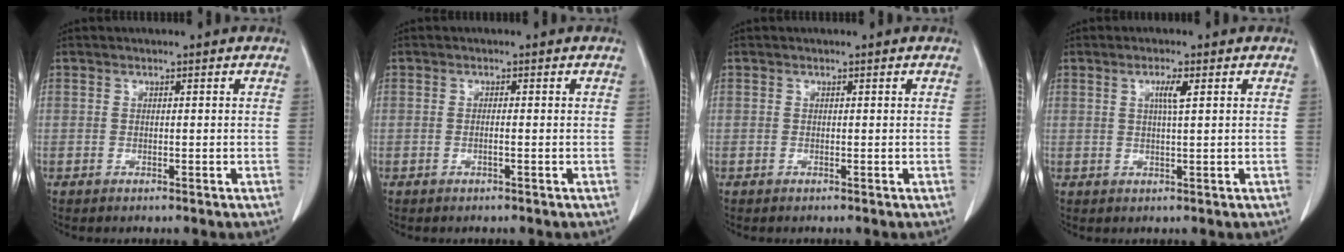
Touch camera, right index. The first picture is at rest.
{"total": 0.7, "force": [-0.3, -0.1, 0.7], "torque": [-0.012, 0.002, -0.005]}
{"total": 0.0}
{"total": 2.5, "force": [0.9, -0.1, 2.4], "torque": [-0.046, -0.001, 0.015]}